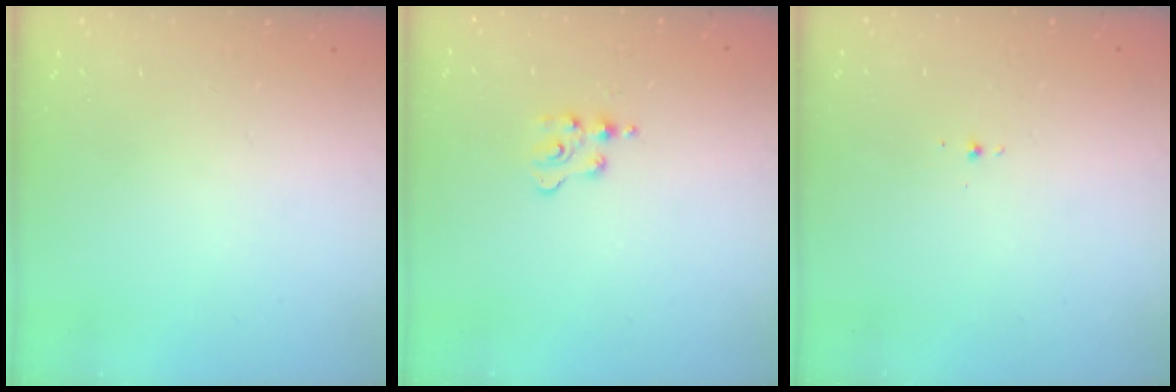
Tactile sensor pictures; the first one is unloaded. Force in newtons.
{"total": 3.0, "press": 3.0, "slide": 0.5}
{"total": 1.9, "press": 1.8, "slide": 0.7}